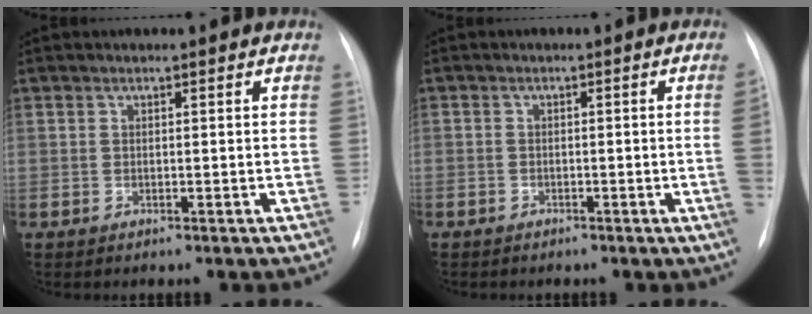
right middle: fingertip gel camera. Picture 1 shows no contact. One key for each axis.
{"total": 2.0, "fx": -0.7, "fy": -0.4, "fz": 1.9, "tx": -0.025, "ty": 0.002, "tz": -0.014}